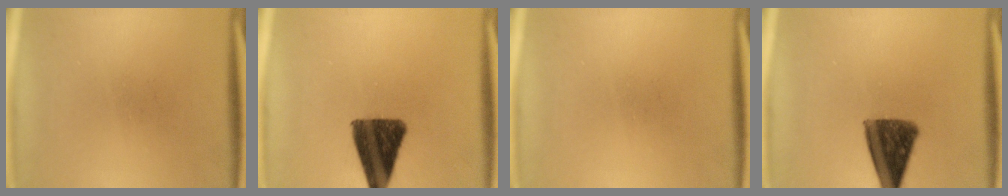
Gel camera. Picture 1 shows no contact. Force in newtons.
{"total": 12.5}
{"total": 0.0}
{"total": 10.9}